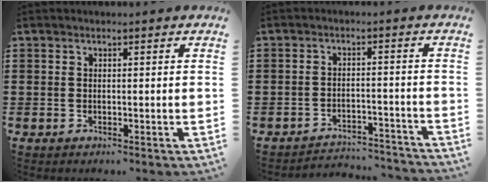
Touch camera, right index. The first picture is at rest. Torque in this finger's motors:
{"motor_torque": [-1.44, 0.70, -0.67, -0.21]}